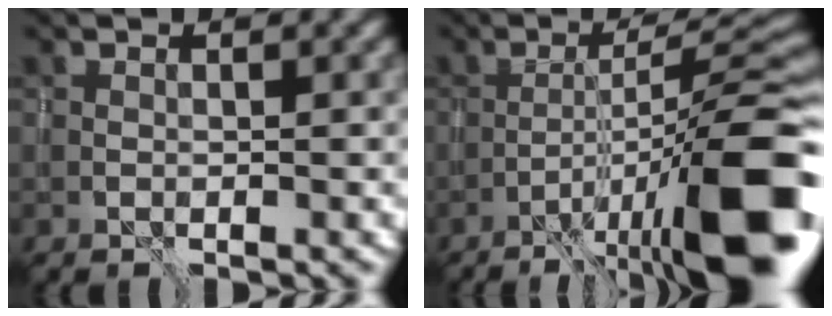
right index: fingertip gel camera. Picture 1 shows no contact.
{"total": 13.6, "force": [-6.8, 2.5, 11.4], "torque": [-0.175, 0.010, -0.105]}